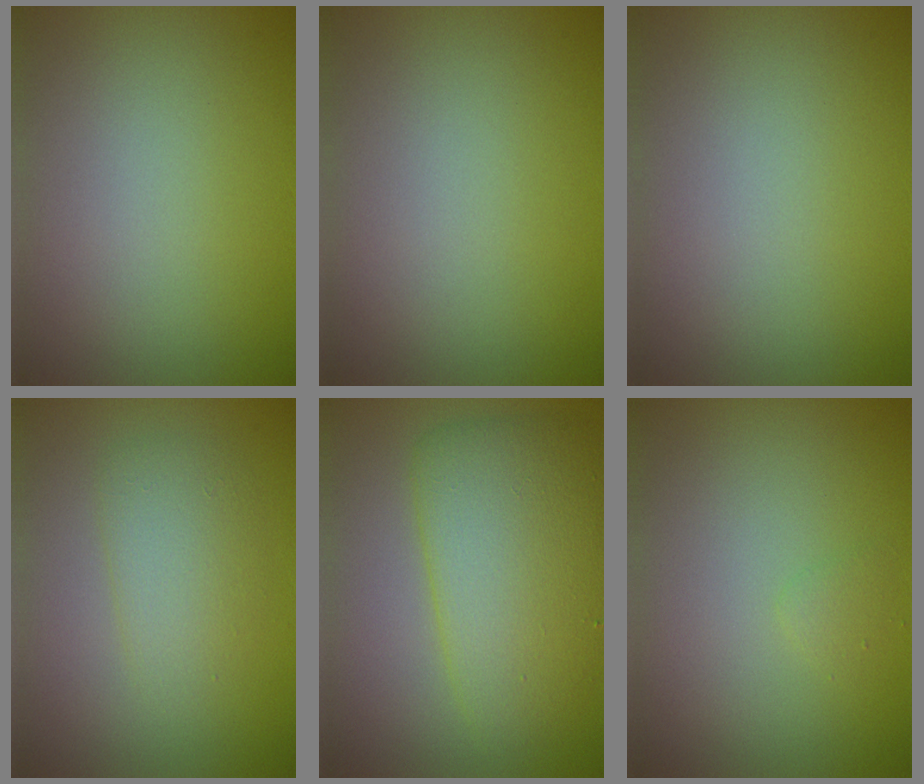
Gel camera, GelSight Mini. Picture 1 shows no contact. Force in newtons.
{"total": 0.0}
{"total": 0.0}
{"total": 2.5, "press": 2.5, "slide": 0.1}
{"total": 6.6, "press": 6.6, "slide": 0.2}
{"total": 0.7, "press": 0.7, "slide": 0.1}